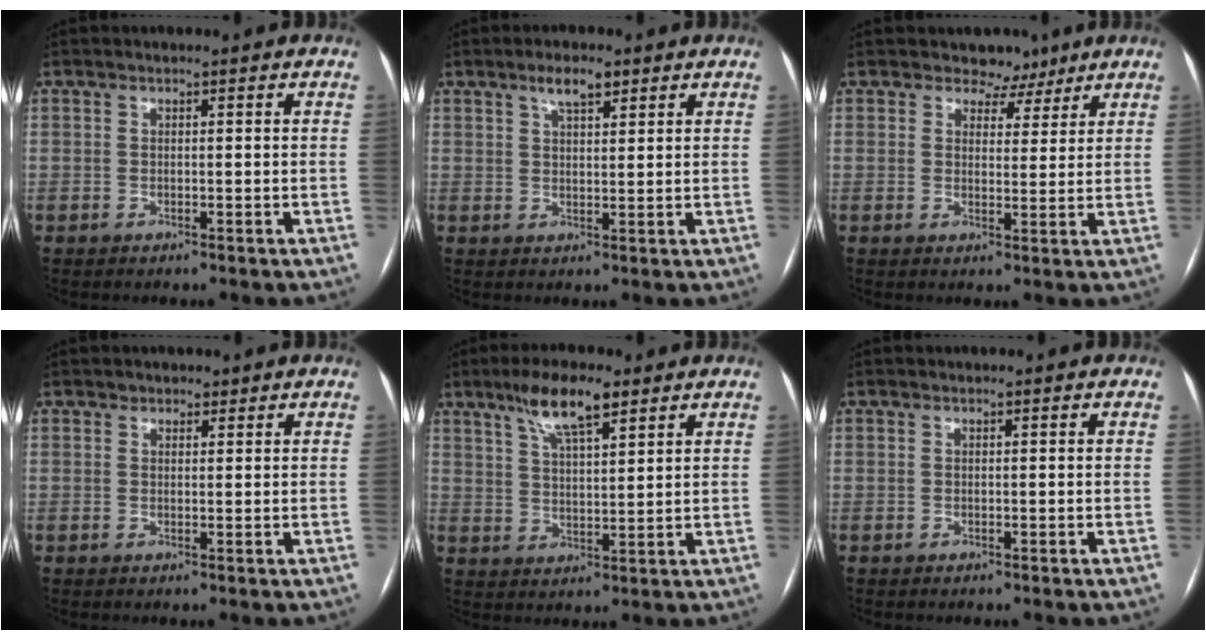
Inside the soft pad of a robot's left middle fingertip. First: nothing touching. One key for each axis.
{"total": 3.9, "fx": 2.5, "fy": 1.1, "fz": 2.7, "tx": -0.053, "ty": 0.005, "tz": 0.044}
{"total": 4.3, "fx": 3.4, "fy": 2.6, "fz": 0.3, "tx": 0.002, "ty": -0.005, "tz": 0.043}
{"total": 1.2, "fx": 0.9, "fy": 0.8, "fz": 0.1, "tx": 0.005, "ty": -0.006, "tz": 0.009}
{"total": 8.2, "fx": 5.4, "fy": 1.7, "fz": 5.9, "tx": -0.117, "ty": 0.009, "tz": 0.100}
{"total": 0.0}